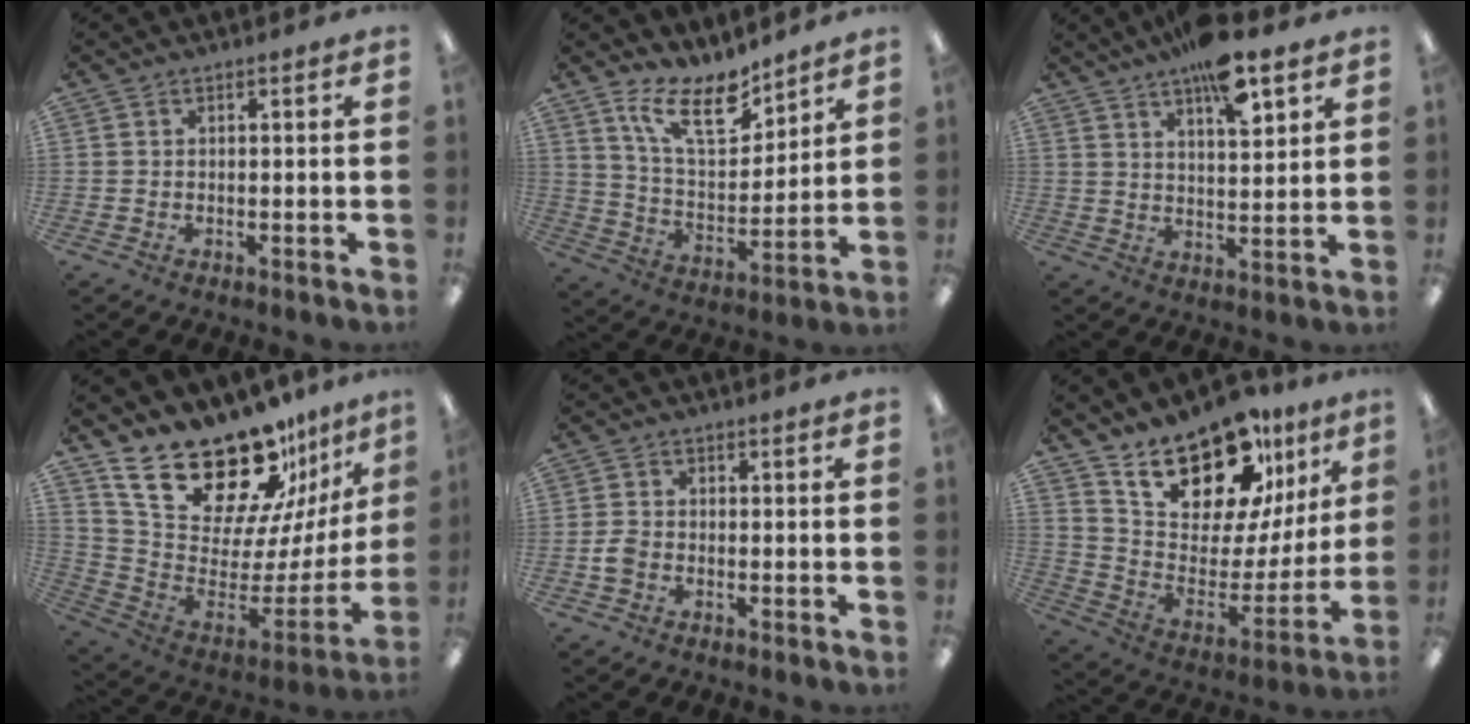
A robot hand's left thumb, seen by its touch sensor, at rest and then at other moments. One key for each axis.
{"total": 15.5, "fx": 11.2, "fy": 6.0, "fz": 8.8, "tx": -0.159, "ty": -0.057, "tz": 0.200}
{"total": 10.8, "fx": 7.6, "fy": 3.3, "fz": 7.0, "tx": -0.106, "ty": -0.037, "tz": 0.128}
{"total": 26.7, "fx": 21.2, "fy": 9.7, "fz": 13.1, "tx": -0.214, "ty": -0.156, "tz": 0.385}
{"total": 3.0, "fx": -0.9, "fy": 2.3, "fz": 1.7, "tx": -0.029, "ty": 0.008, "tz": -0.016}
{"total": 21.9, "fx": 17.8, "fy": 8.4, "fz": 9.5, "tx": -0.160, "ty": -0.125, "tz": 0.313}